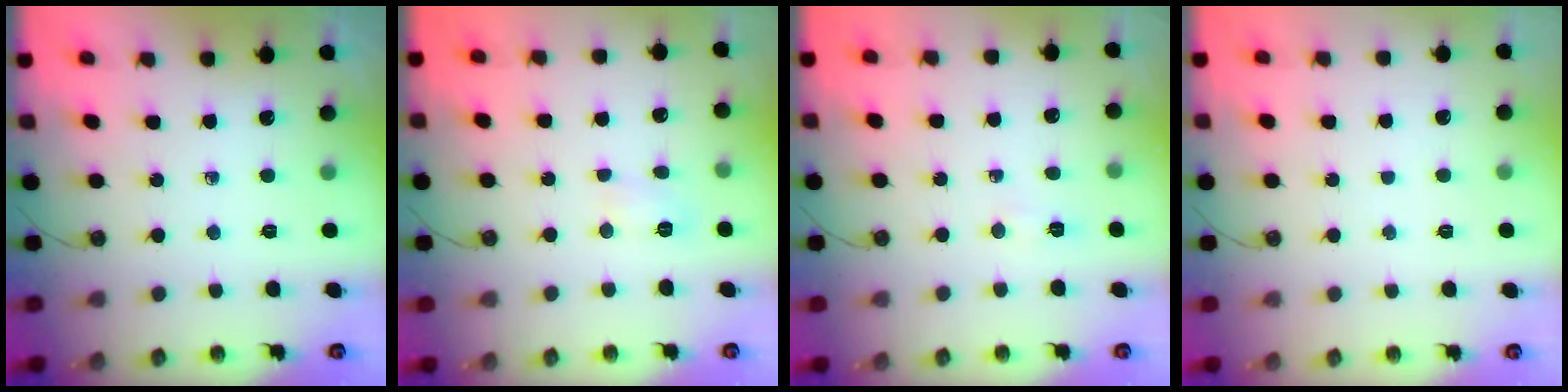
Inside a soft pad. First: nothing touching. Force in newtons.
{"total": 4.8, "press": 4.8, "slide": 0.5}
{"total": 2.9, "press": 2.9, "slide": 0.5}
{"total": 1.2, "press": 1.2, "slide": 0.0}